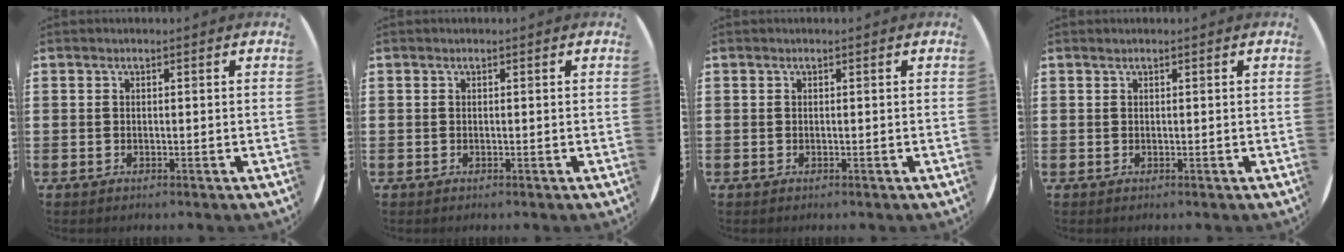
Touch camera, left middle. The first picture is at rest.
{"total": 0.0}
{"total": 0.0}
{"total": 0.0}